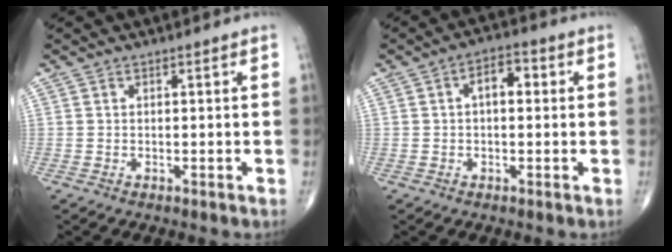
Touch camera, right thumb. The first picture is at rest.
{"total": 4.8, "force": [0.7, 2.6, 3.9], "torque": [-0.049, 0.014, 0.002]}